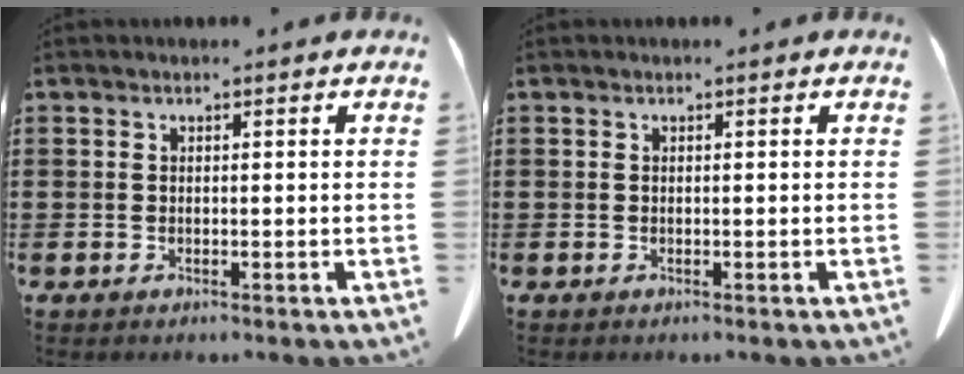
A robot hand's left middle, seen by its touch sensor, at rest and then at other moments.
{"total": 0.0}